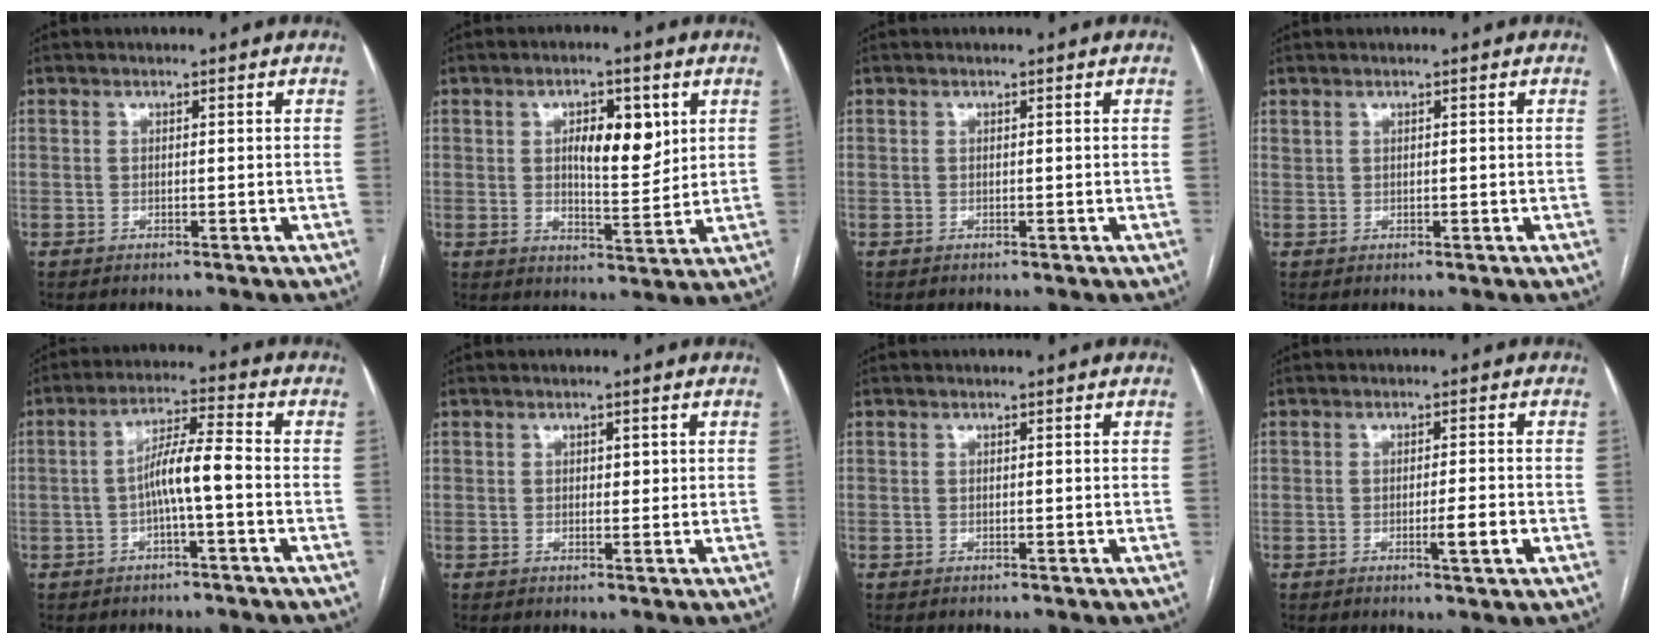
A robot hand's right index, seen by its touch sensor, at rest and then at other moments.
{"total": 7.7, "force": [2.4, 2.9, 6.7], "torque": [-0.104, 0.002, 0.042]}
{"total": 0.0}
{"total": 0.6, "force": [0.6, 0.2, 0.0], "torque": [-0.002, 0.005, 0.014]}
{"total": 6.4, "force": [-1.4, 0.3, 6.2], "torque": [-0.113, 0.018, -0.025]}
{"total": 1.4, "force": [0.4, 0.8, 1.0], "torque": [-0.010, 0.000, 0.006]}
{"total": 0.0}
{"total": 3.4, "force": [-1.1, 0.2, 3.2], "torque": [-0.050, -0.001, -0.012]}